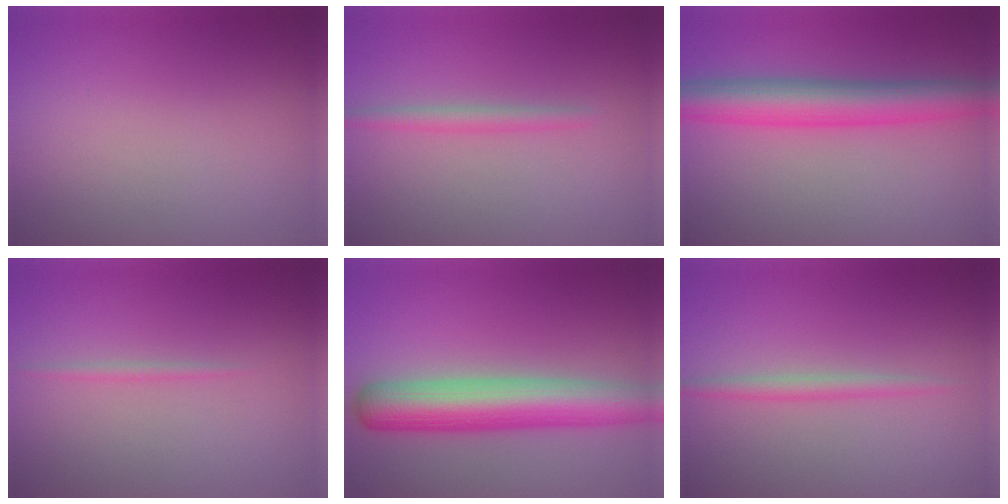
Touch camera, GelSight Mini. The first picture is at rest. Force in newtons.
{"total": 1.6, "press": 1.6, "slide": 0.0}
{"total": 6.7, "press": 6.7, "slide": 0.1}
{"total": 0.7, "press": 0.7, "slide": 0.1}
{"total": 8.0, "press": 8.0, "slide": 0.3}
{"total": 1.7, "press": 1.7, "slide": 0.0}